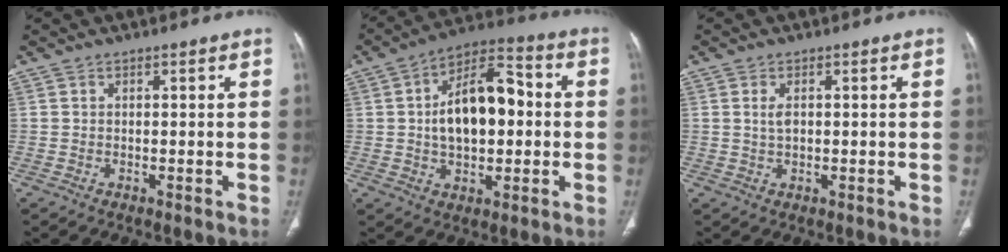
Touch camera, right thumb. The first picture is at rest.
{"total": 15.7, "force": [0.8, 8.8, 12.9], "torque": [-0.189, 0.030, 0.006]}
{"total": 2.3, "force": [0.5, 1.2, 1.9], "torque": [-0.040, -0.002, 0.012]}